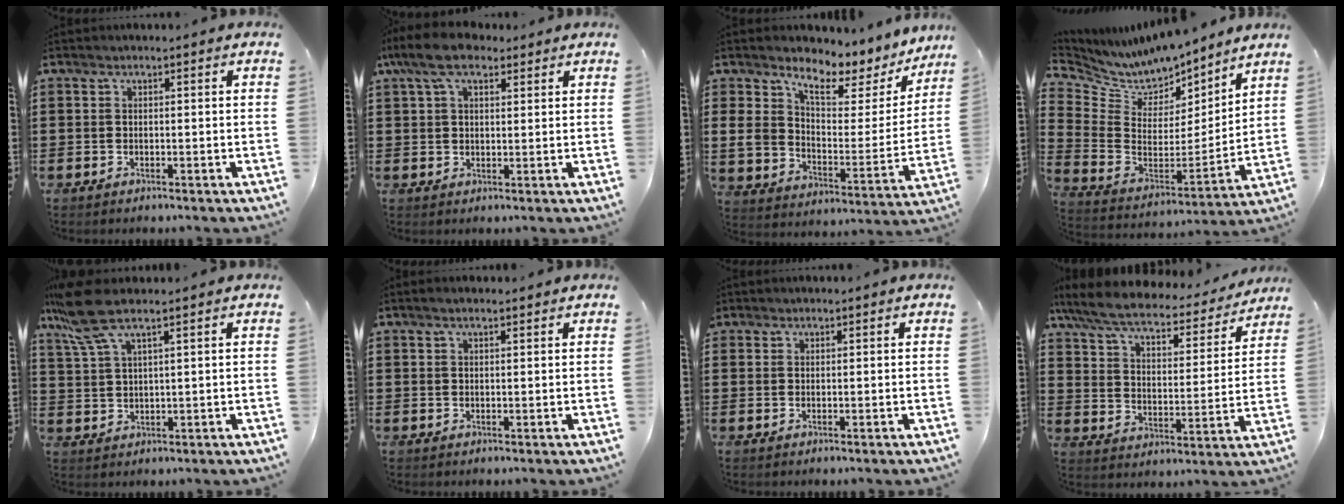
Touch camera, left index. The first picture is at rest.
{"total": 8.2, "force": [5.3, 3.6, 5.1], "torque": [-0.115, 0.006, 0.097]}
{"total": 7.1, "force": [5.5, 3.5, 2.7], "torque": [-0.072, -0.039, 0.093]}
{"total": 6.6, "force": [5.9, 2.8, 0.4], "torque": [-0.054, -0.057, 0.104]}
{"total": 7.5, "force": [5.0, 1.4, 5.4], "torque": [-0.133, -0.007, 0.087]}
{"total": 1.2, "force": [1.0, 0.2, 0.7], "torque": [-0.014, 0.002, 0.017]}
{"total": 0.9, "force": [0.8, 0.6, 0.1], "torque": [-0.004, 0.003, 0.015]}
{"total": 7.1, "force": [6.1, 1.1, 3.5], "torque": [-0.094, -0.037, 0.102]}